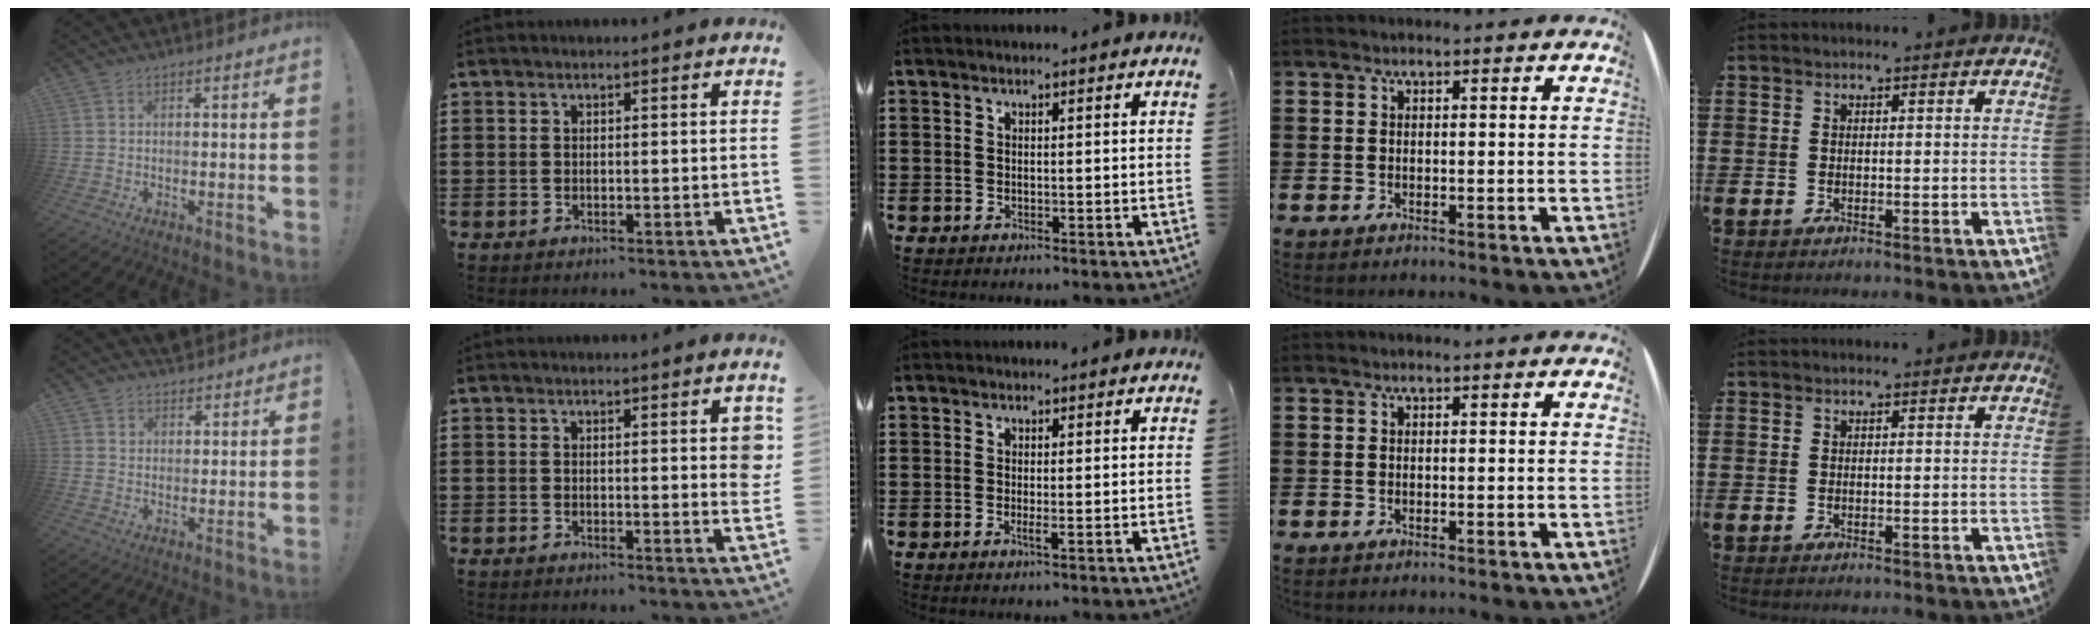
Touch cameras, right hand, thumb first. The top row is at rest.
{"thumb": {"total": 4.4, "force": [3.8, 2.2, 0.1], "torque": [0.005, -0.025, 0.070]}, "index": {"total": 2.5, "force": [0.8, 0.5, 2.3], "torque": [-0.030, -0.004, 0.010]}, "middle": {"total": 1.0, "force": [-0.3, 0.0, 0.9], "torque": [-0.018, -0.004, -0.004]}}